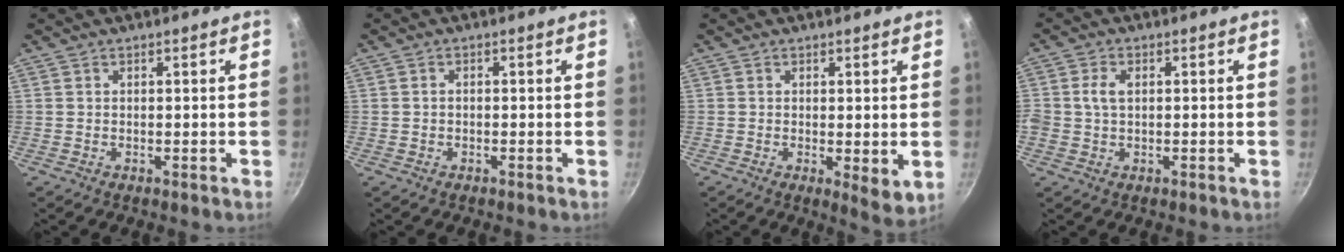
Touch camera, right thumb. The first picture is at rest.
{"total": 0.9, "force": [-0.2, 0.7, 0.5], "torque": [-0.009, 0.005, -0.003]}
{"total": 4.9, "force": [0.1, 1.9, 4.6], "torque": [-0.063, -0.020, 0.003]}
{"total": 3.5, "force": [0.5, 2.5, 2.5], "torque": [-0.041, 0.008, 0.006]}